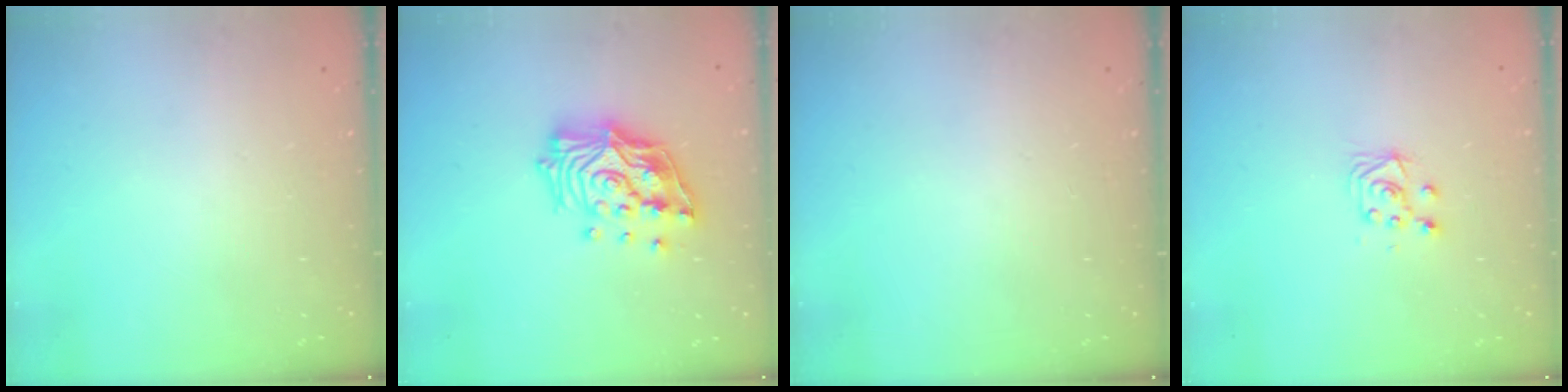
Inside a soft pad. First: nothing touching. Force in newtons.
{"total": 17.7, "press": 17.6, "slide": 2.0}
{"total": 0.0}
{"total": 4.9, "press": 4.8, "slide": 0.5}